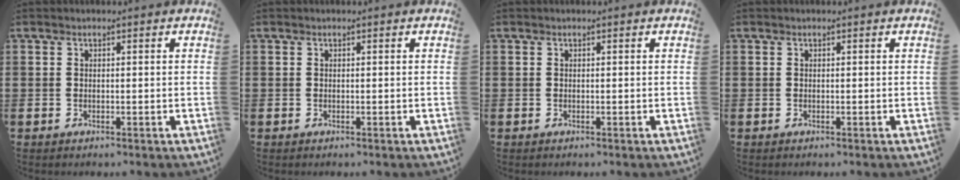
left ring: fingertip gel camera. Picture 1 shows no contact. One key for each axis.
{"total": 0.0}
{"total": 0.0}
{"total": 0.0}